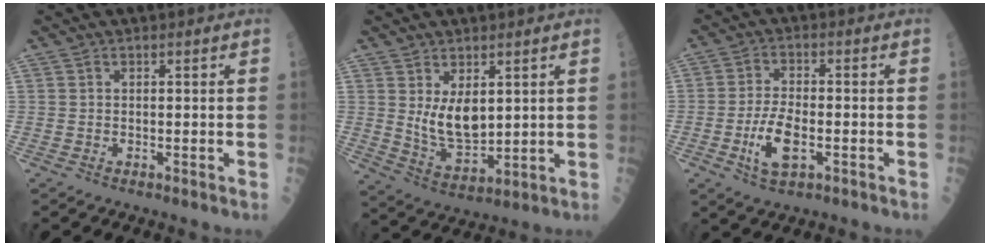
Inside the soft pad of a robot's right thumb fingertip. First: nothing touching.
{"total": 8.2, "force": [2.3, 4.4, 6.5], "torque": [-0.097, -0.031, 0.060]}
{"total": 7.6, "force": [-2.3, 3.3, 6.4], "torque": [-0.120, 0.011, -0.041]}